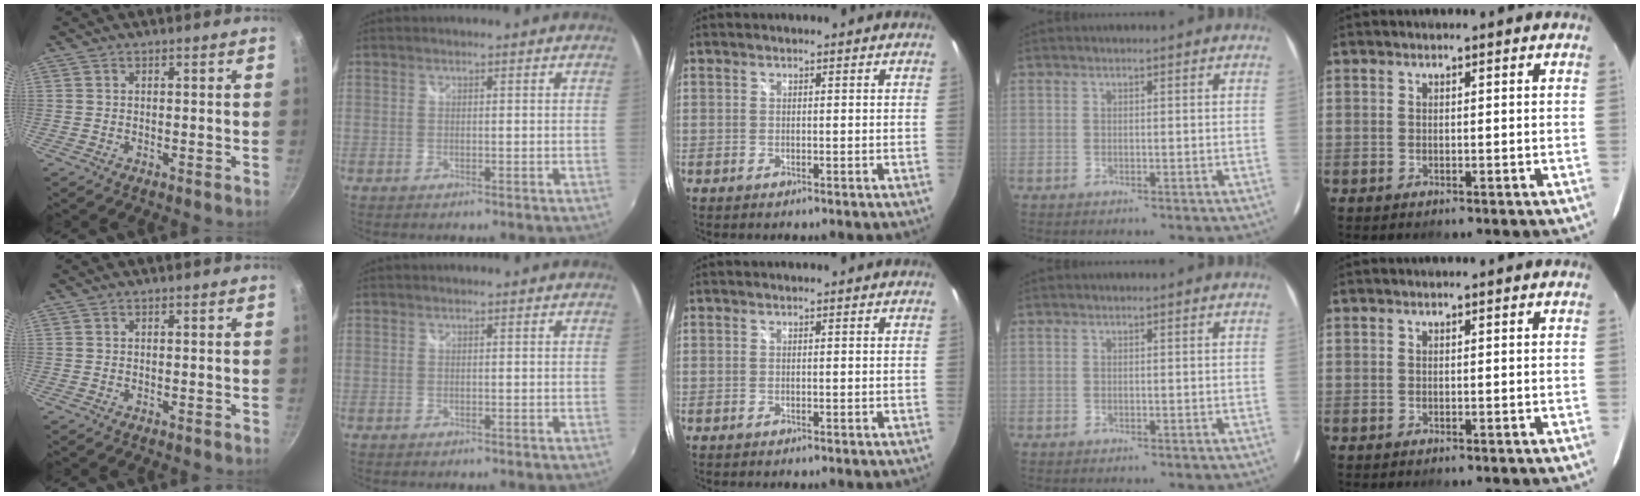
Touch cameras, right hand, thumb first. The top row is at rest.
{}